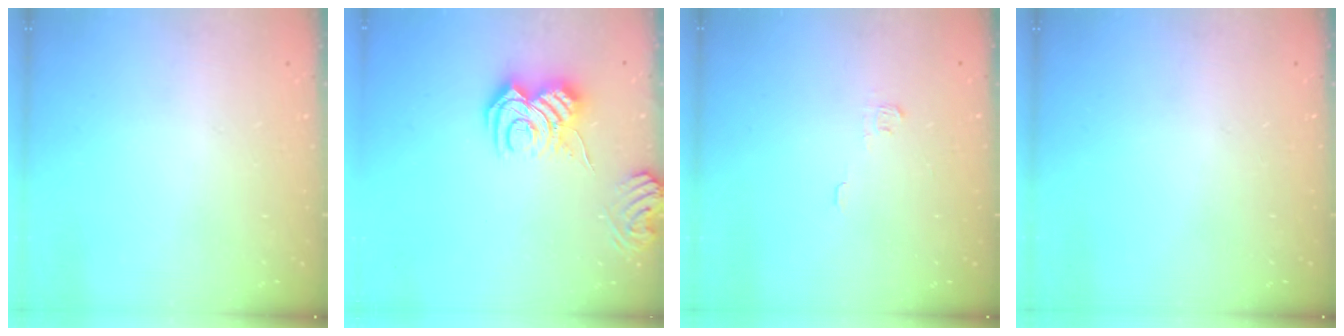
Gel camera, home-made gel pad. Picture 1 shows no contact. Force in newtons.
{"total": 9.5, "press": 9.5, "slide": 1.0}
{"total": 2.8, "press": 2.8, "slide": 0.4}
{"total": 0.0}